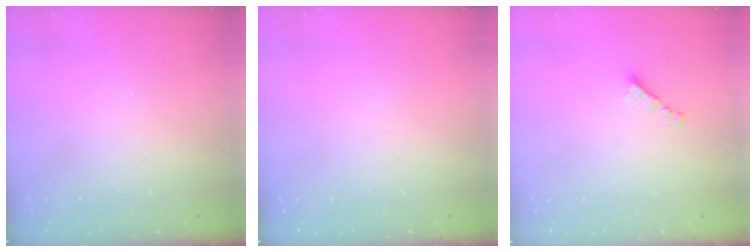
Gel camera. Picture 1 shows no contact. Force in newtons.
{"total": 0.0}
{"total": 2.7, "press": 2.6, "slide": 0.8}